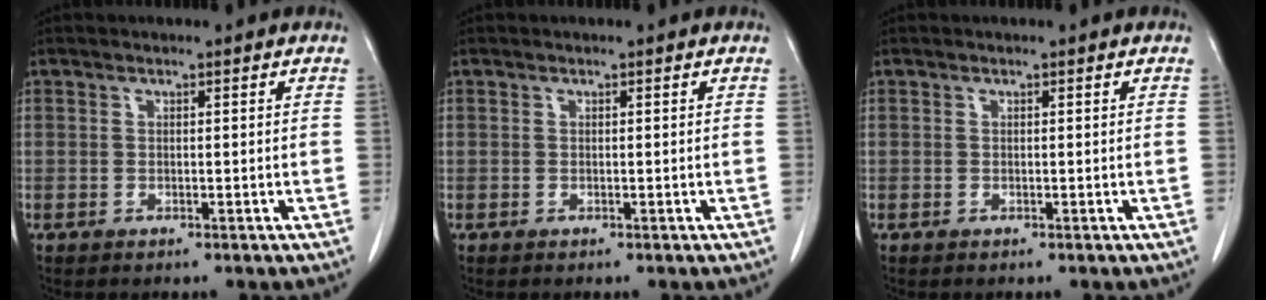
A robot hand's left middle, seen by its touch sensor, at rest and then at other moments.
{"total": 0.0}
{"total": 0.0}